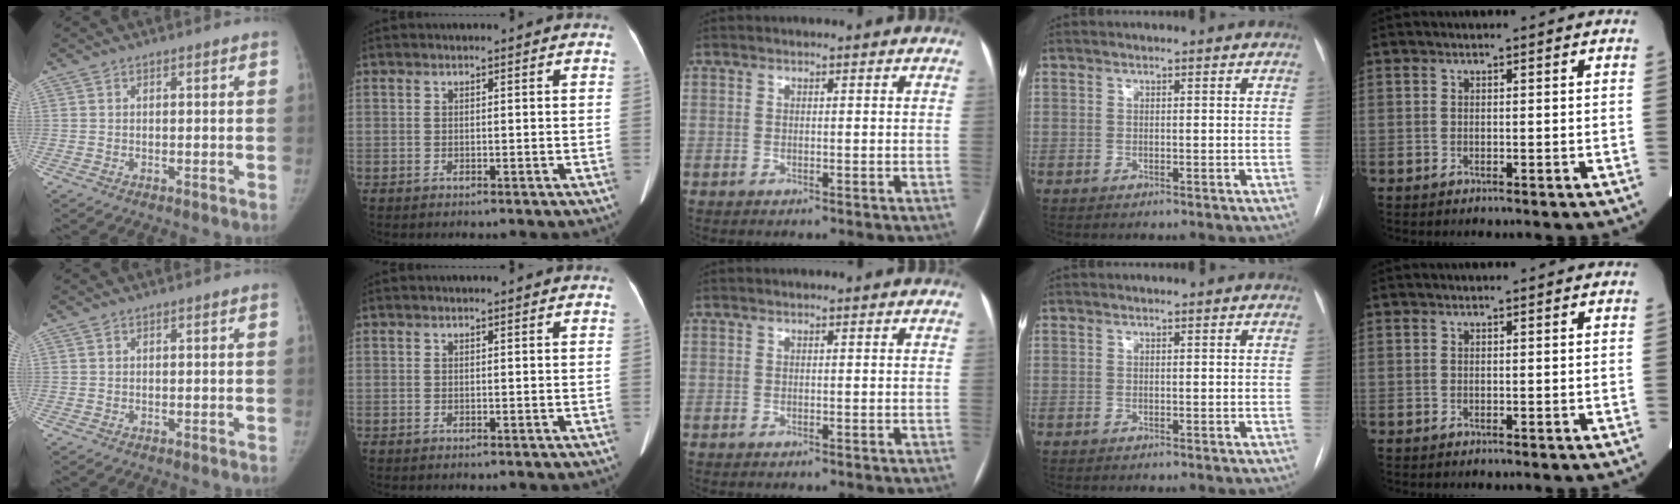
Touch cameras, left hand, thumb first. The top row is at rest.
{}